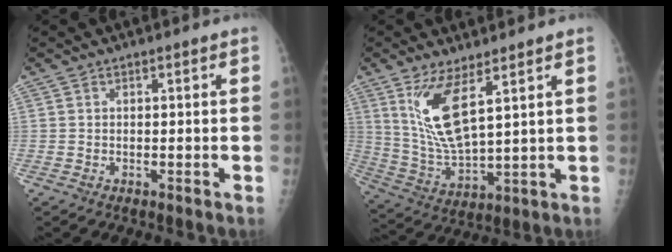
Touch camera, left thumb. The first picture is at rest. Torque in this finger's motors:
{"motor_torque": [1.49, 1.42, 1.12, -0.47, 0.23]}